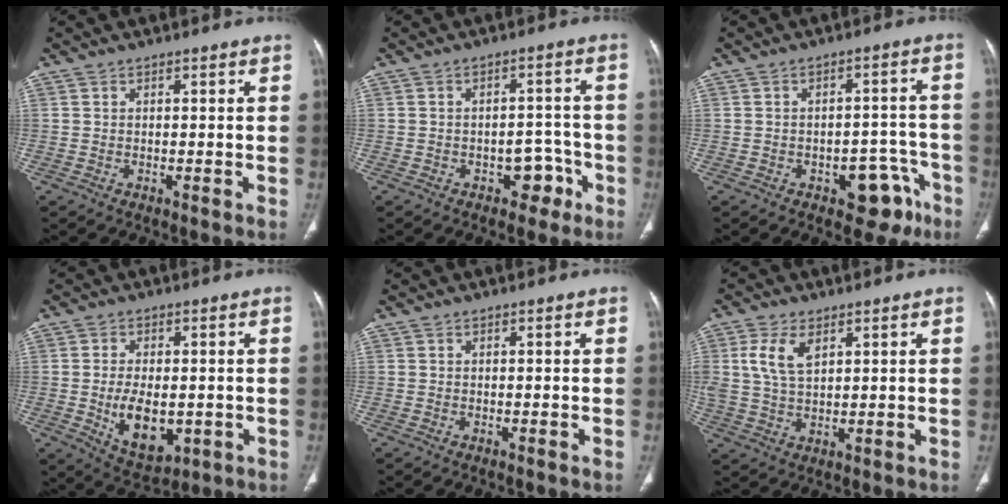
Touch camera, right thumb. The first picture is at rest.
{"total": 5.3, "force": [-2.8, 3.6, 2.6], "torque": [-0.003, 0.038, -0.035]}
{"total": 8.9, "force": [-4.7, 5.2, 5.5], "torque": [-0.028, 0.043, -0.053]}
{"total": 10.0, "force": [-1.6, 5.8, 8.0], "torque": [-0.118, -0.009, -0.011]}
{"total": 0.0}
{"total": 6.9, "force": [2.8, 3.7, 5.2], "torque": [-0.109, -0.005, 0.059]}